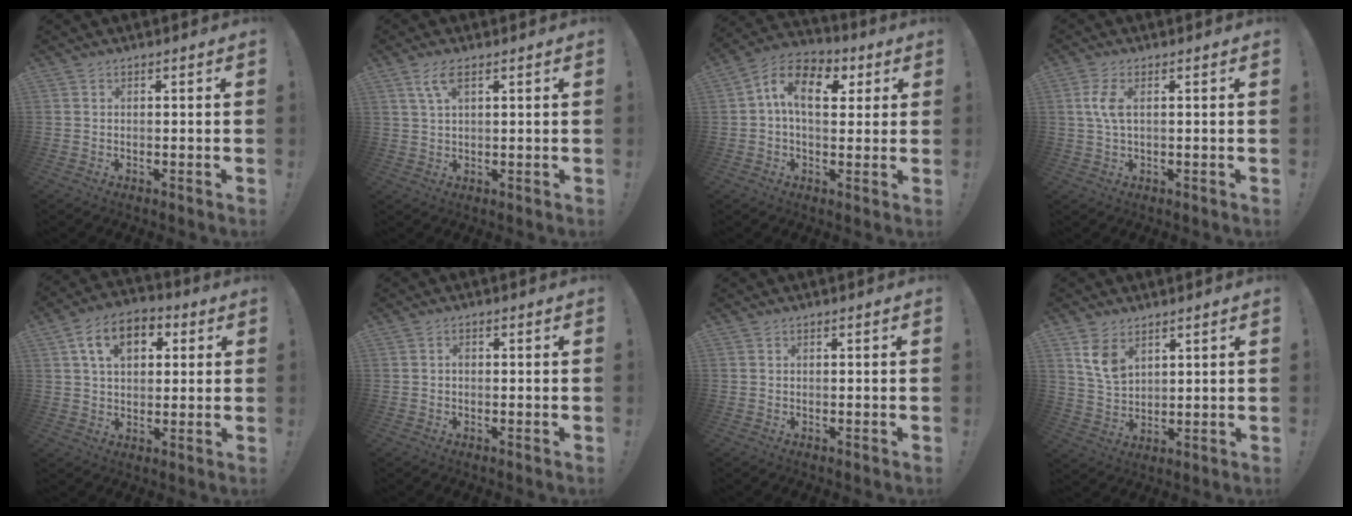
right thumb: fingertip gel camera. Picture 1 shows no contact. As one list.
[{"total": 5.2, "force": [2.6, 2.0, 4.0], "torque": [-0.076, 0.002, 0.046]}, {"total": 12.6, "force": [3.7, 7.6, 9.4], "torque": [-0.142, -0.002, 0.068]}, {"total": 4.8, "force": [0.9, 2.1, 4.2], "torque": [-0.084, 0.001, 0.014]}, {"total": 12.3, "force": [4.2, 8.4, 8.0], "torque": [-0.124, 0.005, 0.078]}, {"total": 0.8, "force": [-0.3, 0.6, 0.4], "torque": [-0.009, 0.003, -0.007]}, {"total": 0.0}, {"total": 7.8, "force": [4.4, 4.9, 4.2], "torque": [-0.068, -0.021, 0.086]}]